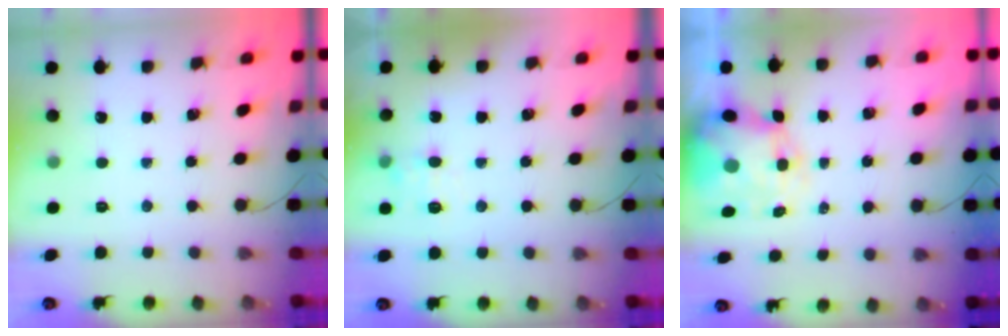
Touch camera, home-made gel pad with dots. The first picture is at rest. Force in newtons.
{"total": 7.5, "press": 7.2, "slide": 1.8}
{"total": 7.6, "press": 7.4, "slide": 1.9}